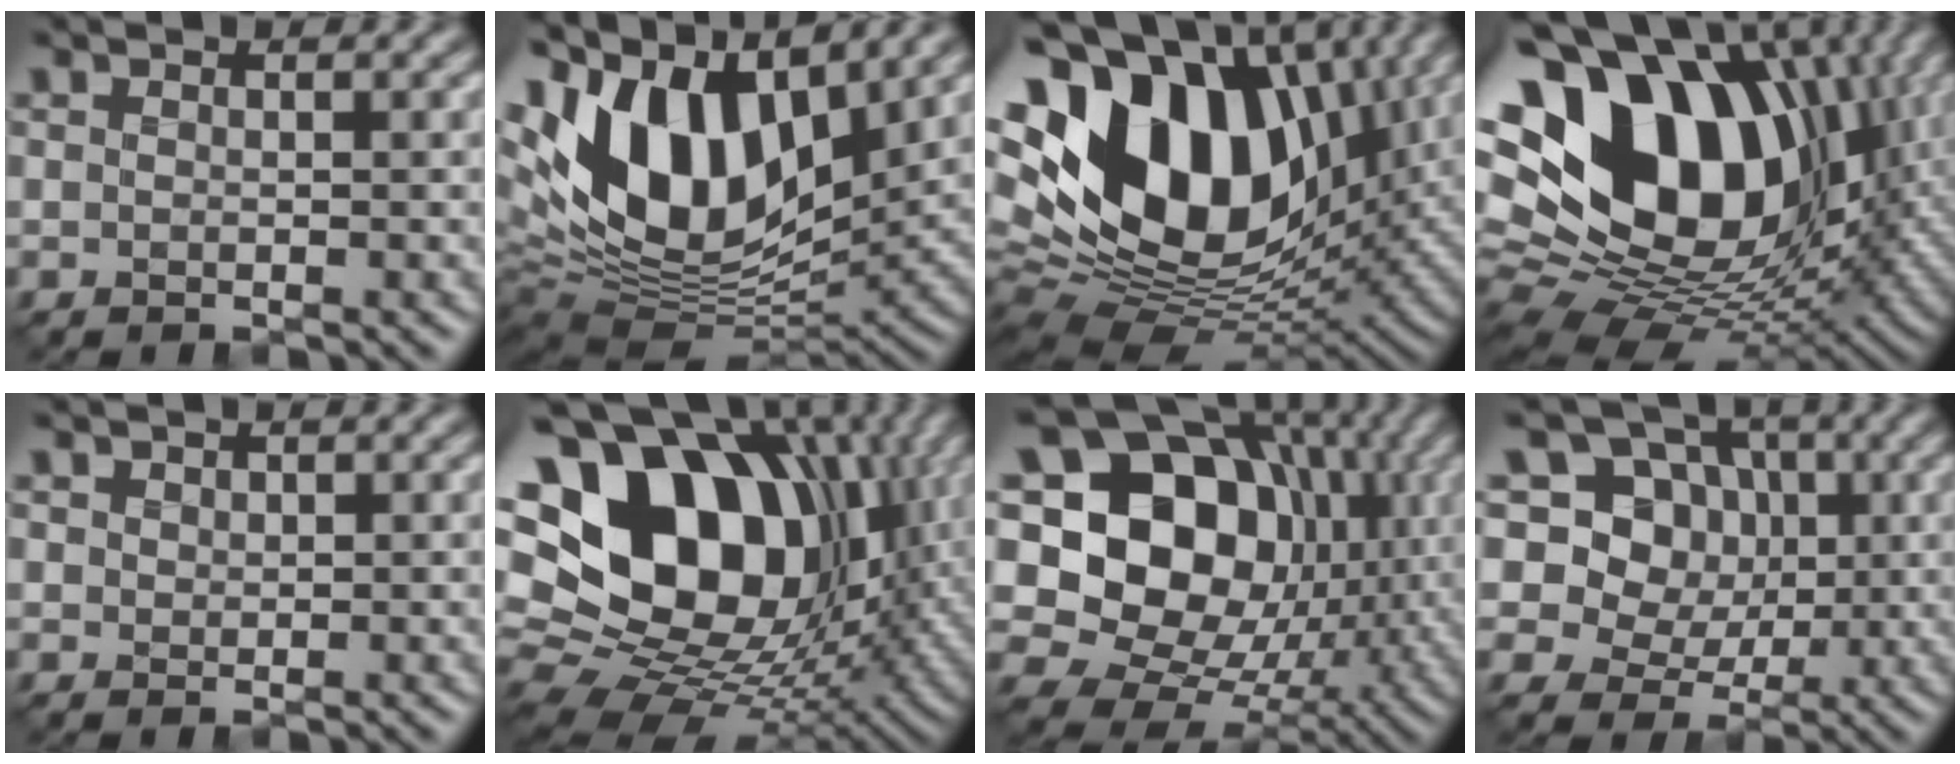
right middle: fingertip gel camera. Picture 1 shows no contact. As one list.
[{"total": 15.4, "force": [4.5, 8.8, 11.8], "torque": [-0.234, 0.020, 0.074]}, {"total": 19.6, "force": [3.8, 13.0, 14.2], "torque": [-0.281, 0.010, 0.068]}, {"total": 19.4, "force": [4.0, 13.7, 13.2], "torque": [-0.265, 0.004, 0.074]}, {"total": 1.3, "force": [0.7, 1.0, 0.5], "torque": [-0.015, -0.005, 0.016]}, {"total": 21.4, "force": [5.3, 15.0, 14.3], "torque": [-0.267, 0.026, 0.101]}, {"total": 19.1, "force": [3.1, 15.3, 11.1], "torque": [-0.230, 0.030, 0.065]}, {"total": 9.1, "force": [2.8, 7.5, 4.3], "torque": [-0.075, 0.012, 0.031]}]